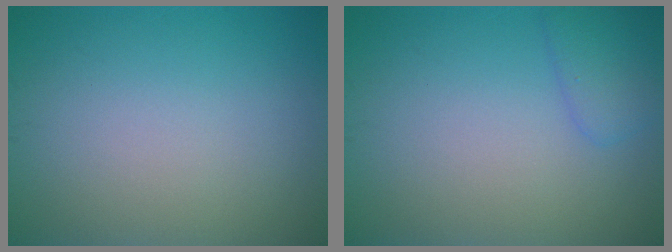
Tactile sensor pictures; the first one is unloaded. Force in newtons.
{"total": 2.0, "press": 2.0, "slide": 0.1}